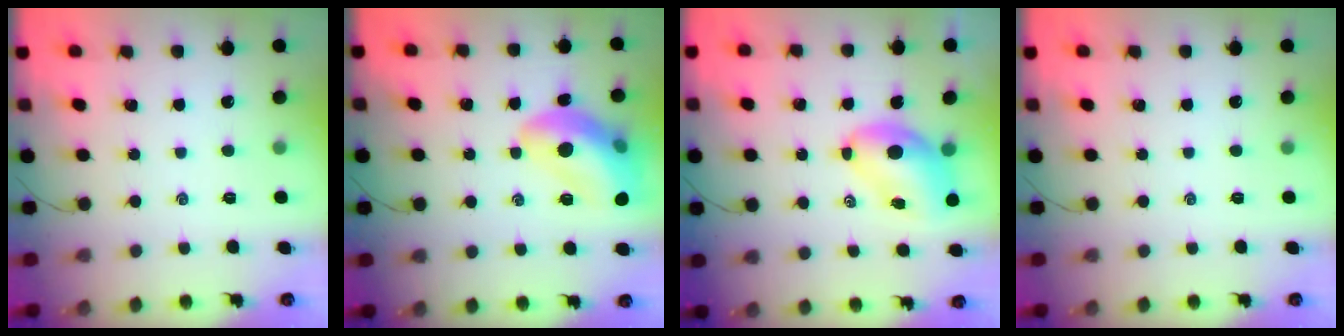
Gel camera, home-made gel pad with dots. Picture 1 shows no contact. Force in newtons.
{"total": 17.7, "press": 17.5, "slide": 2.7}
{"total": 7.6, "press": 7.3, "slide": 2.3}
{"total": 0.0}